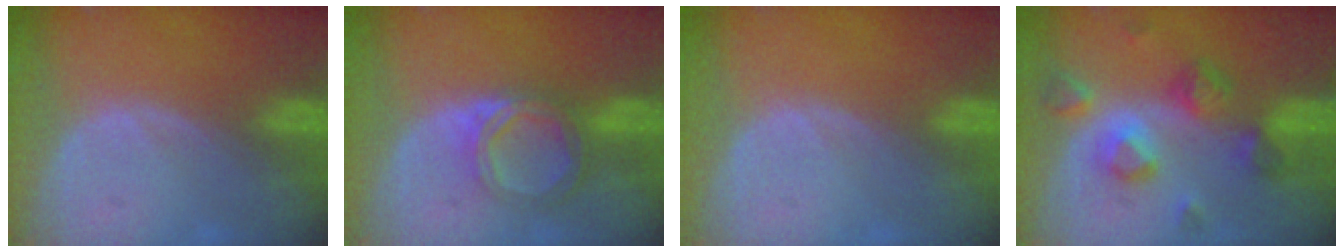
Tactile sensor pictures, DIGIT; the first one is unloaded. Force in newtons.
{"total": 5.6, "press": 5.2, "slide": 1.9}
{"total": 0.0}
{"total": 7.9, "press": 7.7, "slide": 2.0}